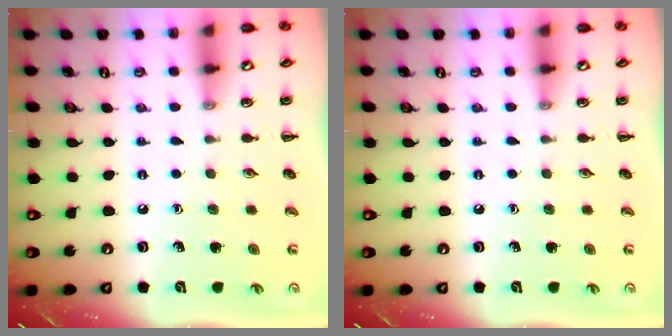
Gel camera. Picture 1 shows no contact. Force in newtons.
{"total": 0.0}